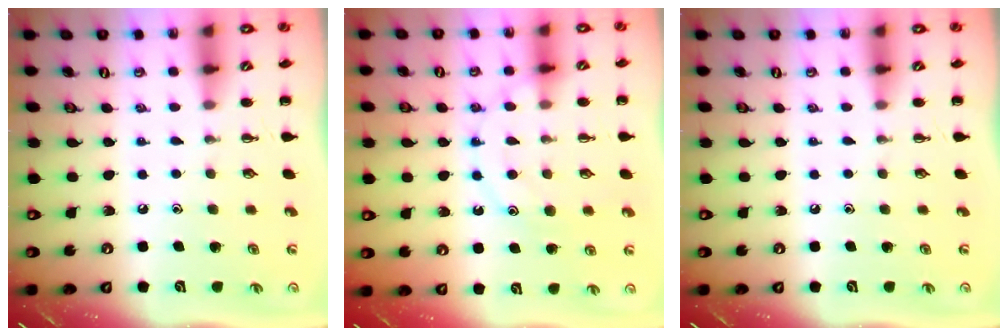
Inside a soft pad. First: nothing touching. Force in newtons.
{"total": 13.4, "press": 13.4, "slide": 0.9}
{"total": 0.0}